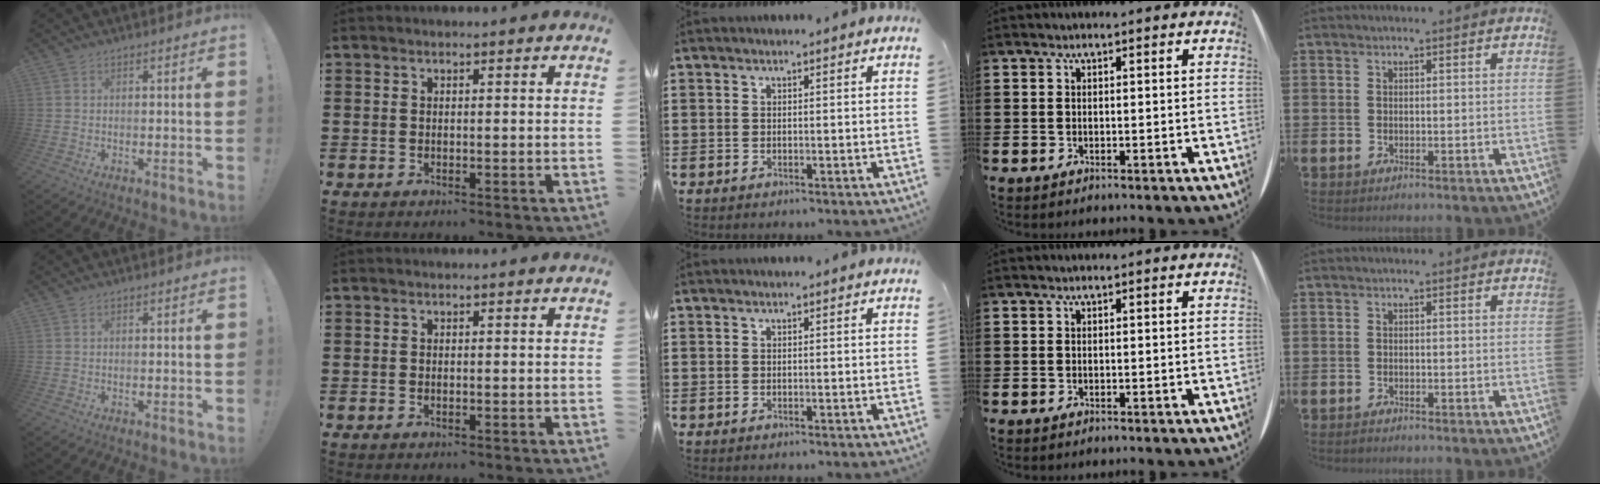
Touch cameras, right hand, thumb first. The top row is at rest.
{}